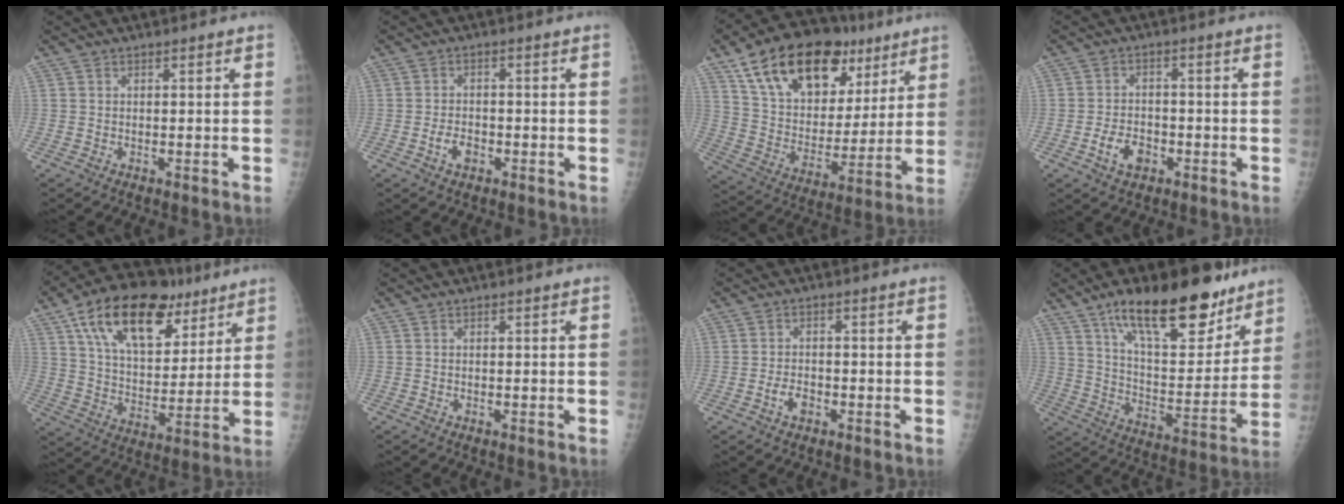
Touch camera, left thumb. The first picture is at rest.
{"total": 3.3, "force": [-1.4, 2.1, 2.0], "torque": [-0.032, 0.012, -0.024]}
{"total": 25.1, "force": [13.8, 14.5, 15.2], "torque": [-0.214, -0.017, 0.236]}
{"total": 5.3, "force": [-2.3, 3.6, 3.2], "torque": [-0.046, 0.016, -0.039]}
{"total": 22.7, "force": [12.2, 12.3, 14.6], "torque": [-0.209, -0.023, 0.205]}
{"total": 0.0}
{"total": 3.0, "force": [-1.4, 1.9, 1.9], "torque": [-0.032, 0.012, -0.024]}
{"total": 22.4, "force": [15.0, 8.5, 14.4], "torque": [-0.176, -0.071, 0.244]}